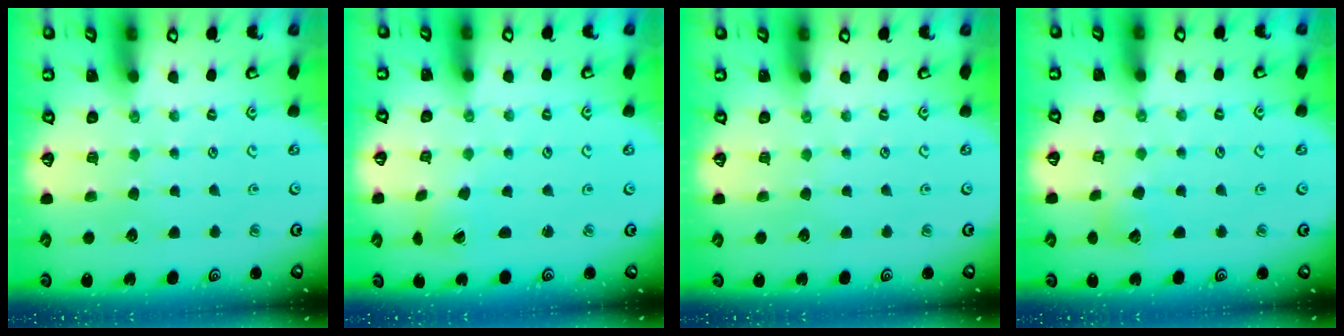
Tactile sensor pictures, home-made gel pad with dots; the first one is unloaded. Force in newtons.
{"total": 1.6, "press": 1.5, "slide": 0.3}
{"total": 0.0}
{"total": 4.2, "press": 4.2, "slide": 0.2}